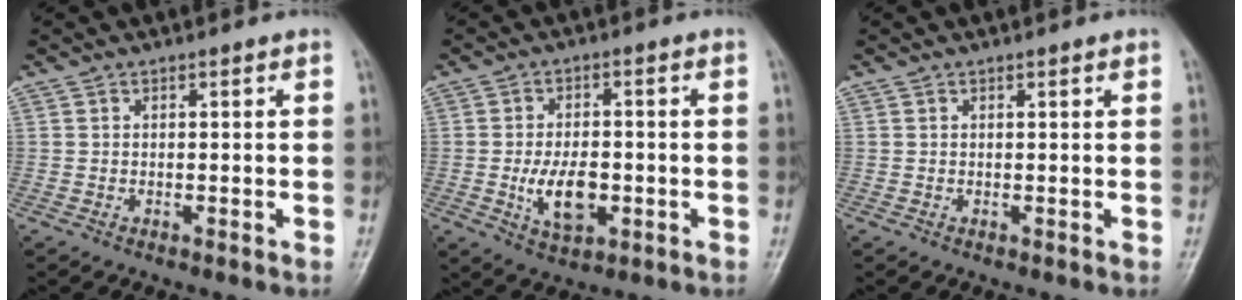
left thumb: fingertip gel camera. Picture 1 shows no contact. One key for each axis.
{"total": 8.4, "fx": -1.8, "fy": 4.7, "fz": 6.7, "tx": -0.104, "ty": 0.004, "tz": -0.025}
{"total": 0.8, "fx": 0.4, "fy": 0.1, "fz": 0.6, "tx": -0.009, "ty": 0.001, "tz": 0.004}